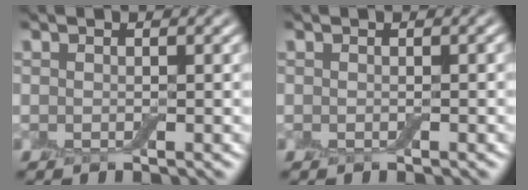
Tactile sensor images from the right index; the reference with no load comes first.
{"total": 0.0}